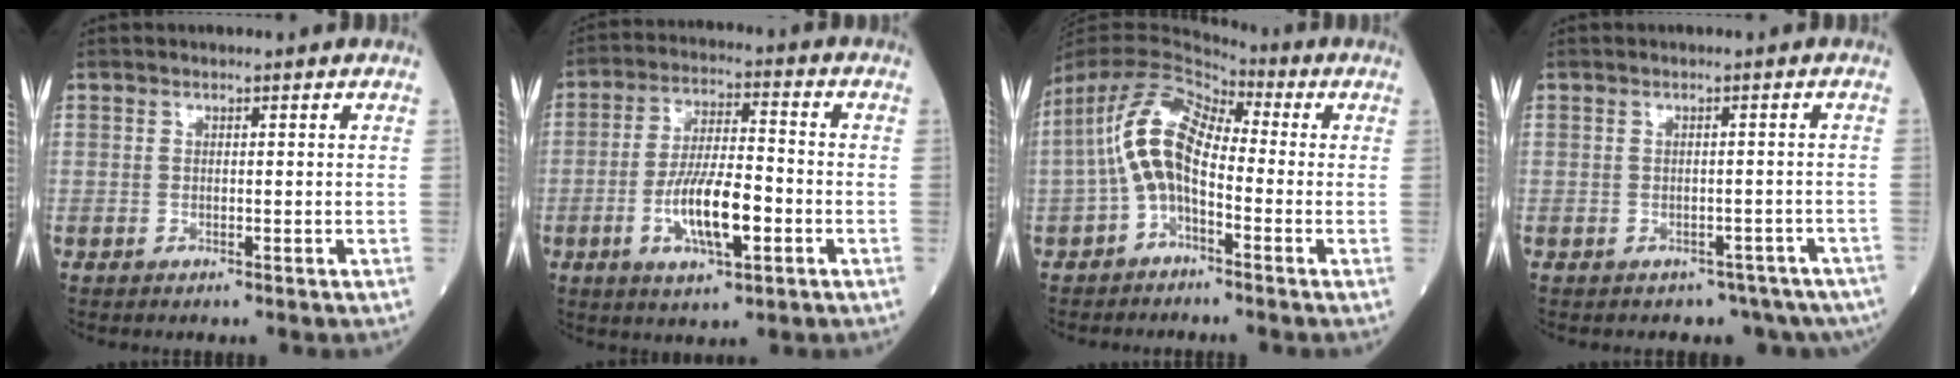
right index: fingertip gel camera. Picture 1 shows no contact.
{"total": 10.7, "force": [-3.3, 2.8, 9.8], "torque": [-0.186, 0.002, -0.057]}
{"total": 10.3, "force": [-1.2, 5.2, 8.8], "torque": [-0.190, 0.035, -0.027]}
{"total": 6.4, "force": [-4.8, 3.9, 1.5], "torque": [-0.006, 0.007, -0.050]}